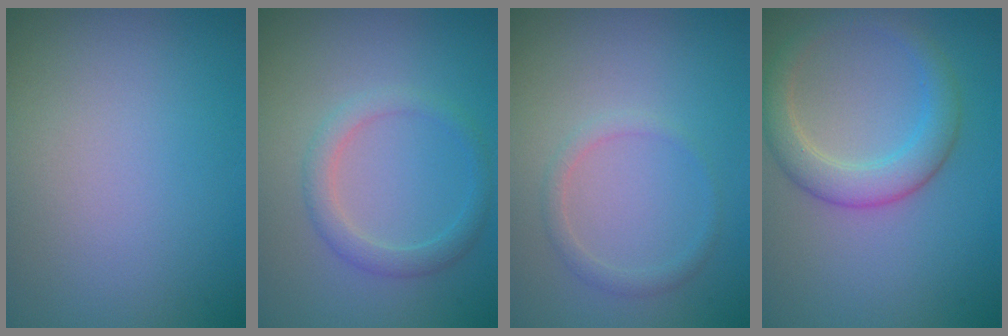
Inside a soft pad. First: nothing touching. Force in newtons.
{"total": 2.2, "press": 2.2, "slide": 0.1}
{"total": 1.4, "press": 1.4, "slide": 0.1}
{"total": 3.7, "press": 3.7, "slide": 0.0}